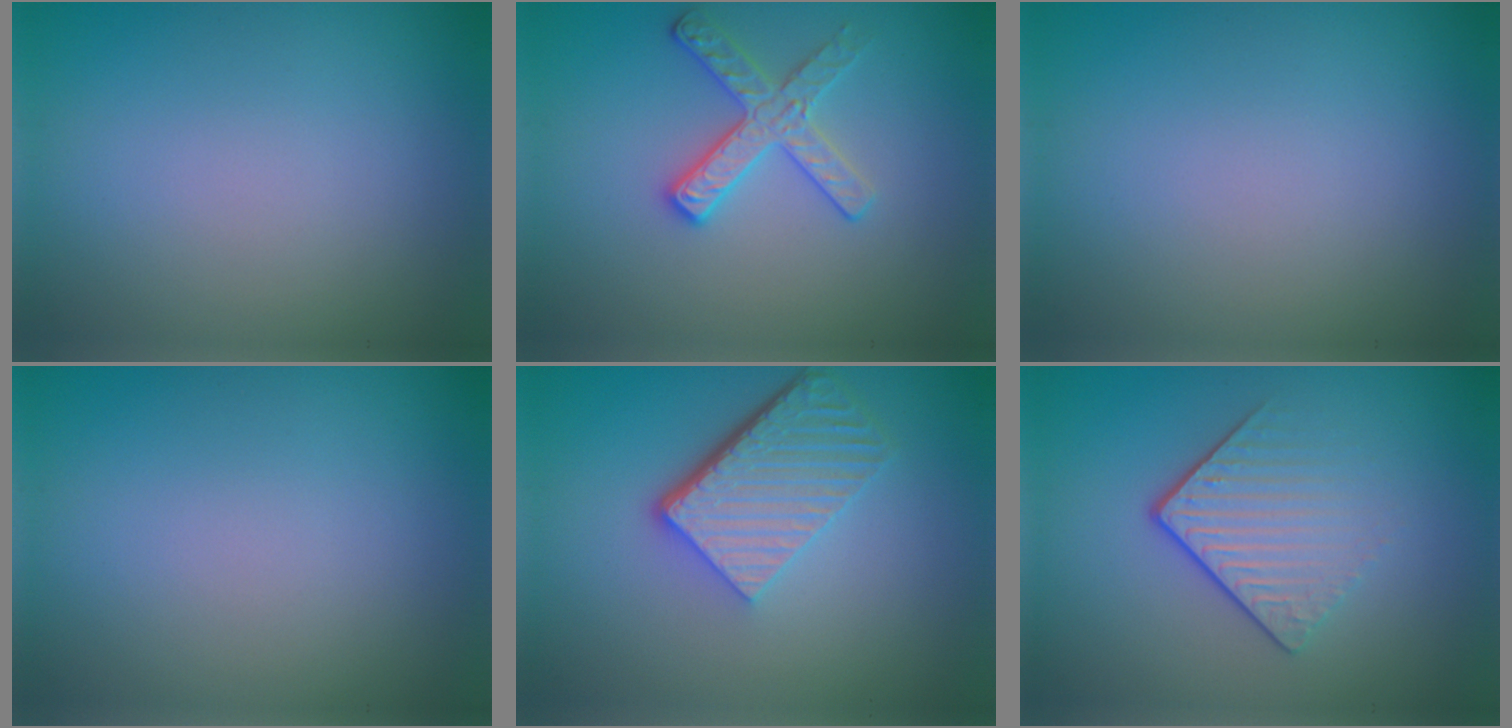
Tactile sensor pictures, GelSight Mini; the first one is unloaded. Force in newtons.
{"total": 2.8, "press": 2.8, "slide": 0.3}
{"total": 0.0}
{"total": 0.0}
{"total": 5.7, "press": 3.9, "slide": 4.1}
{"total": 4.2, "press": 2.6, "slide": 3.3}